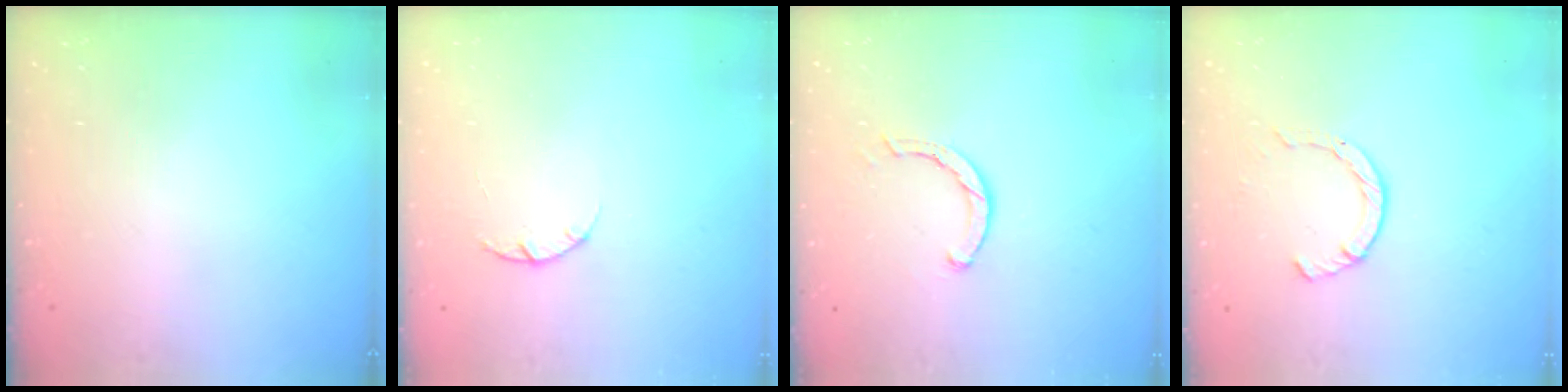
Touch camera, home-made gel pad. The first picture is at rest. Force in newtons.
{"total": 2.0, "press": 1.9, "slide": 0.4}
{"total": 2.4, "press": 2.4, "slide": 0.1}
{"total": 2.4, "press": 2.4, "slide": 0.2}